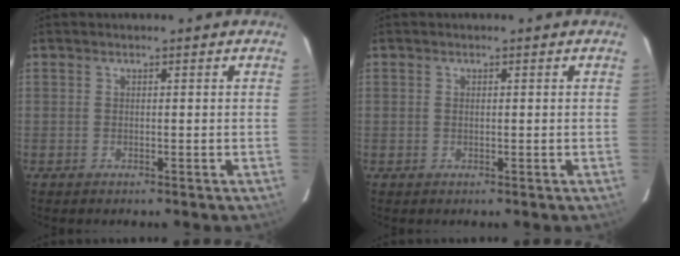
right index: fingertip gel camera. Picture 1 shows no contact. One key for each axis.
{"total": 0.5, "fx": 0.0, "fy": 0.4, "fz": 0.3, "tx": -0.004, "ty": 0.002, "tz": 0.001}